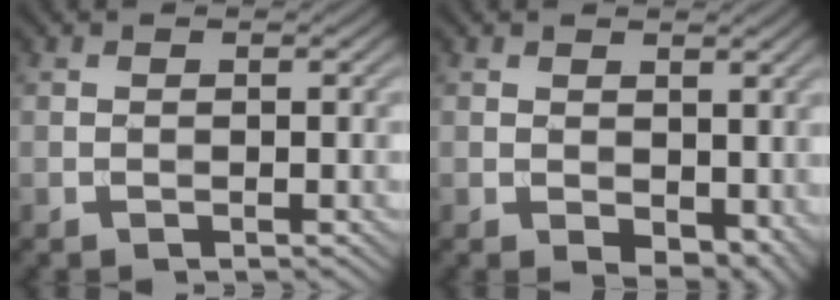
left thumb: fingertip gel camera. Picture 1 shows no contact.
{"total": 4.3, "force": [0.0, 2.8, 3.3], "torque": [-0.053, -0.018, 0.009]}